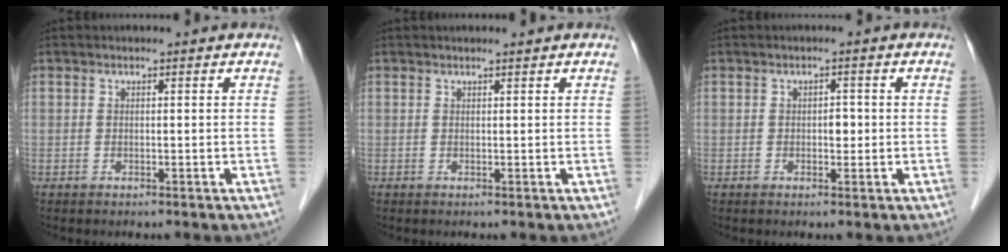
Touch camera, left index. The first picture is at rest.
{"total": 0.8, "force": [0.8, -0.1, 0.3], "torque": [-0.008, 0.002, 0.015]}
{"total": 1.5, "force": [-0.1, 0.9, 1.2], "torque": [-0.015, 0.003, -0.002]}